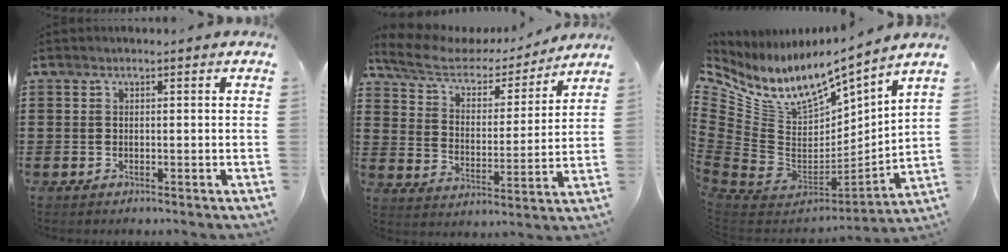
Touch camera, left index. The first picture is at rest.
{"total": 6.6, "force": [5.4, 2.5, 3.0], "torque": [-0.085, -0.027, 0.089]}
{"total": 9.6, "force": [6.3, 4.9, 5.3], "torque": [-0.131, -0.058, 0.112]}